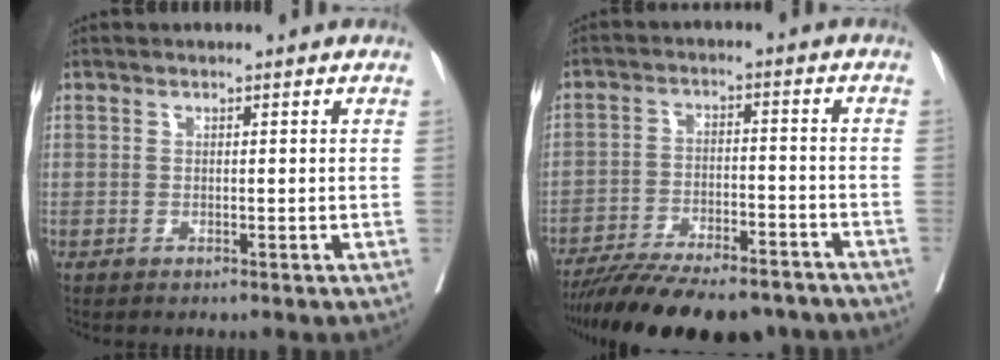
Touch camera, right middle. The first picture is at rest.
{"total": 18.9, "force": [-16.2, 4.8, 8.6], "torque": [-0.142, -0.008, -0.240]}